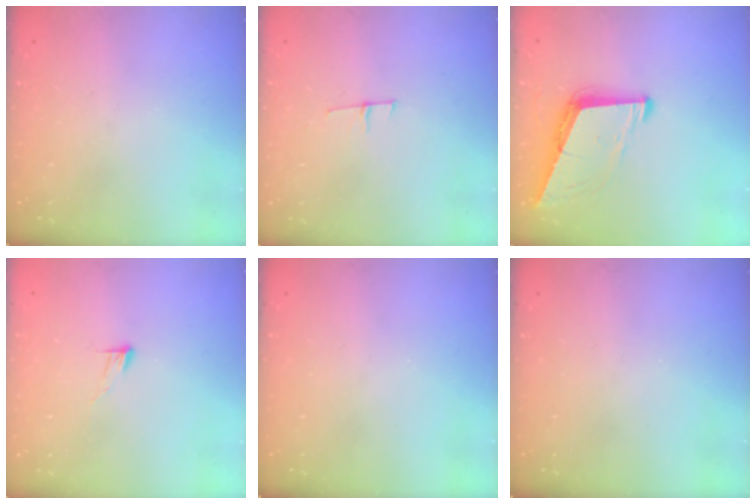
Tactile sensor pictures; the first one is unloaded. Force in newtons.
{"total": 5.3, "press": 4.5, "slide": 2.9}
{"total": 9.1, "press": 8.4, "slide": 3.5}
{"total": 5.2, "press": 5.1, "slide": 0.4}
{"total": 0.0}
{"total": 0.0}